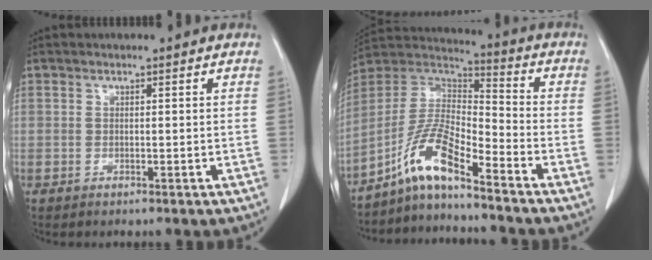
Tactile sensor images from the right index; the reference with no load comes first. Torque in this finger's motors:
{"motor_torque": [0.77, -0.72, 0.33, 0.20]}